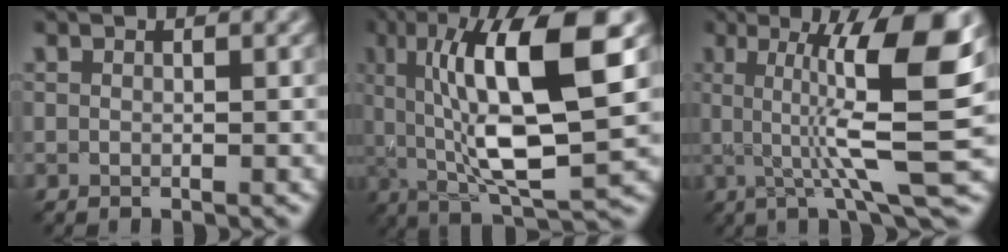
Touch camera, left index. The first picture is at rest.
{"total": 13.0, "force": [2.4, 3.5, 12.3], "torque": [-0.201, 0.005, 0.043]}
{"total": 10.4, "force": [1.7, 2.1, 10.1], "torque": [-0.144, -0.002, 0.030]}